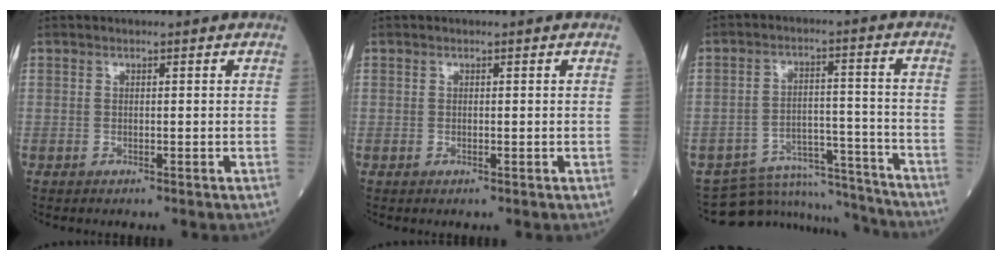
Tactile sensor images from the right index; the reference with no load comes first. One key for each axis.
{"total": 0.0}
{"total": 12.7, "fx": -12.4, "fy": 2.4, "fz": -0.1, "tx": 0.009, "ty": 0.044, "tz": -0.187}